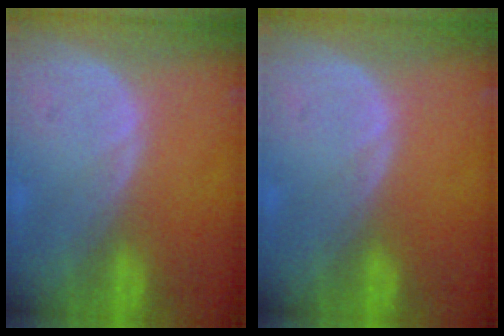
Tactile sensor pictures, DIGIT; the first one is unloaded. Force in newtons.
{"total": 0.0}